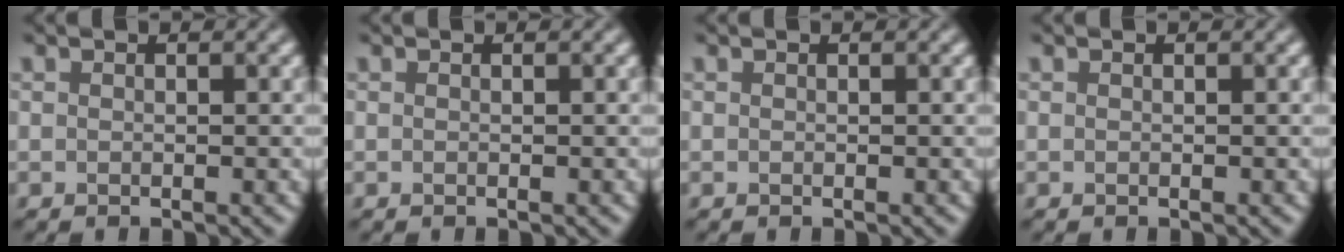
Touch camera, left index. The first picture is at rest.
{"total": 0.0}
{"total": 0.0}
{"total": 0.0}